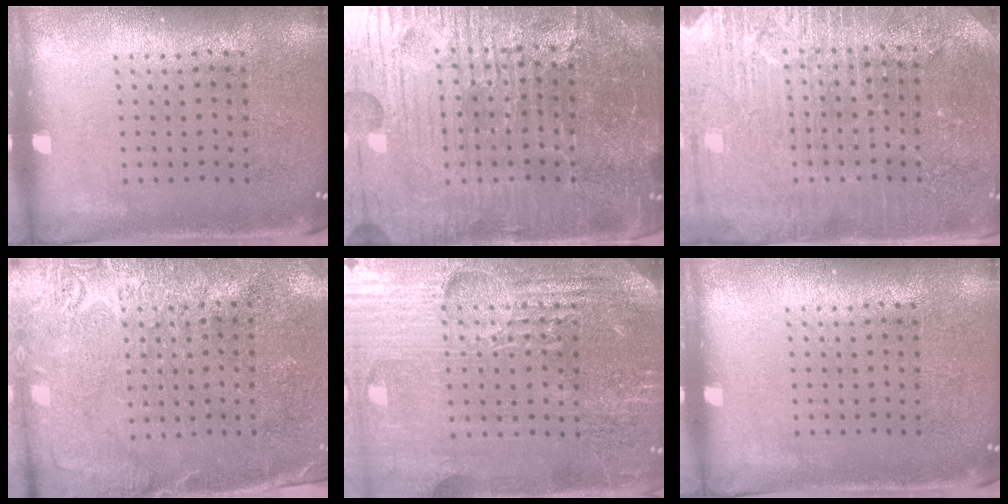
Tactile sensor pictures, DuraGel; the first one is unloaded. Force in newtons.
{"total": 6.3, "press": 5.8, "slide": 2.5}
{"total": 4.1, "press": 3.9, "slide": 1.2}
{"total": 2.7, "press": 2.6, "slide": 0.5}
{"total": 5.1, "press": 4.8, "slide": 1.9}
{"total": 0.0}